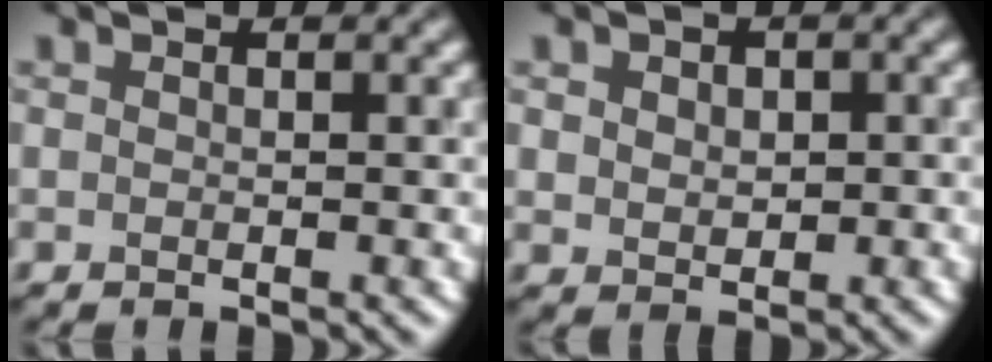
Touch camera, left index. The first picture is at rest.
{"total": 2.2, "force": [0.7, 1.9, 0.9], "torque": [-0.019, 0.013, 0.018]}